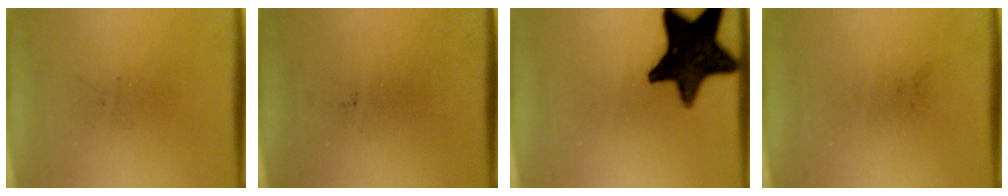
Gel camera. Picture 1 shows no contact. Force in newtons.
{"total": 0.0}
{"total": 16.3}
{"total": 0.0}